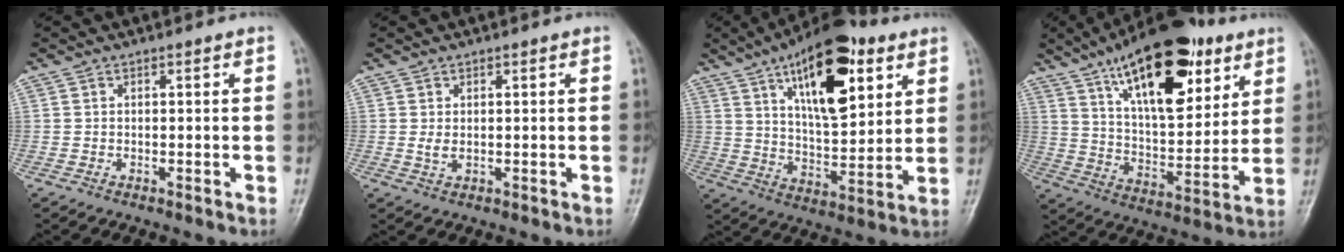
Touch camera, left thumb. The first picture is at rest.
{"total": 1.8, "force": [0.4, 0.8, 1.5], "torque": [-0.028, -0.001, 0.013]}
{"total": 20.5, "force": [9.5, 8.7, 15.9], "torque": [-0.213, -0.035, 0.155]}
{"total": 24.5, "force": [13.0, 10.4, 17.9], "torque": [-0.251, -0.041, 0.220]}